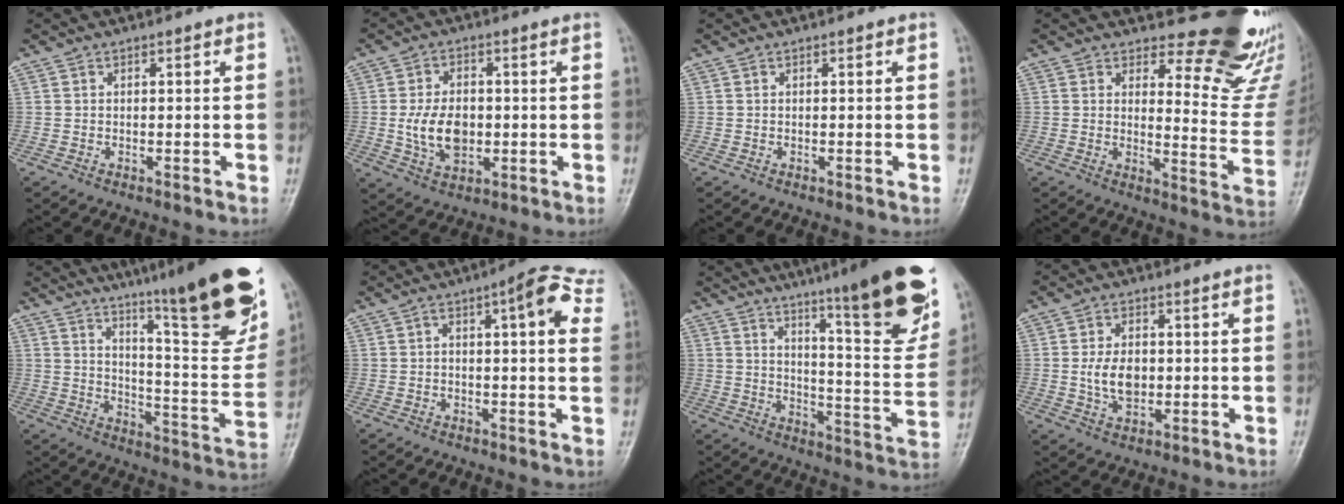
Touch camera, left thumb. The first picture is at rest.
{"total": 8.9, "force": [-0.4, 5.8, 6.8], "torque": [-0.111, -0.001, -0.002]}
{"total": 0.0}
{"total": 14.7, "force": [13.6, 4.2, 3.6], "torque": [-0.004, -0.159, 0.148]}
{"total": 26.7, "force": [18.1, 3.5, 19.3], "torque": [-0.253, -0.088, 0.260]}
{"total": 9.4, "force": [3.2, 2.4, 8.5], "torque": [-0.099, 0.011, 0.033]}
{"total": 23.5, "force": [15.1, 3.0, 17.8], "torque": [-0.218, -0.074, 0.217]}
{"total": 6.3, "force": [0.1, 3.9, 5.0], "torque": [-0.085, -0.001, 0.007]}